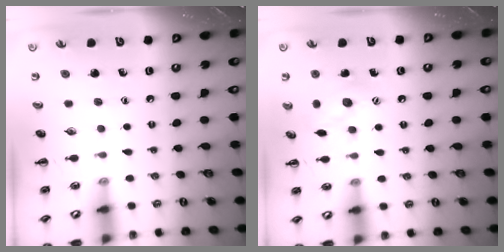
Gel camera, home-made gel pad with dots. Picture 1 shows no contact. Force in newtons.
{"total": 9.8, "press": 9.7, "slide": 0.6}